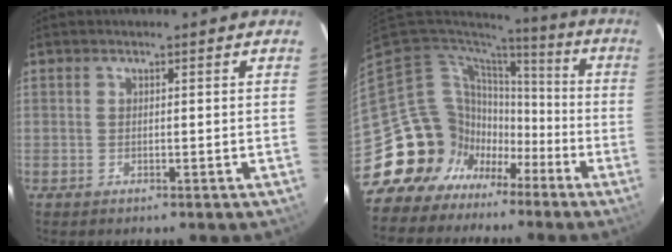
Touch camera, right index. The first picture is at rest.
{"total": 14.8, "force": [-7.8, 12.4, 2.1], "torque": [-0.061, 0.042, -0.133]}